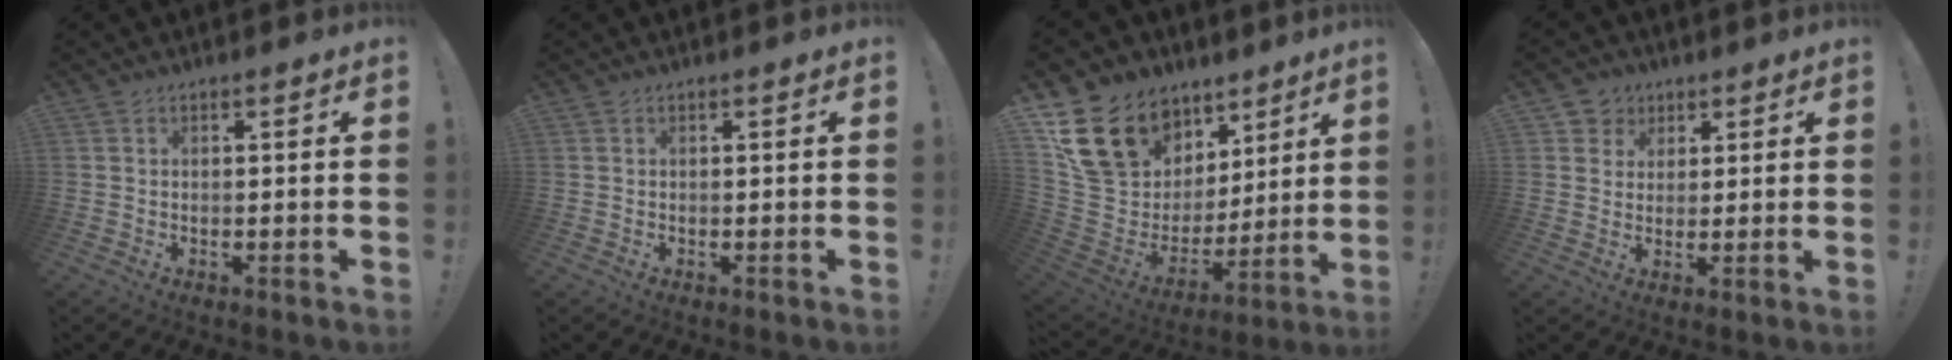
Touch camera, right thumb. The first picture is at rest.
{"total": 0.0}
{"total": 20.7, "force": [12.8, 13.7, 8.7], "torque": [-0.150, -0.076, 0.270]}
{"total": 5.0, "force": [2.1, 4.5, 0.5], "torque": [-0.005, -0.012, 0.039]}